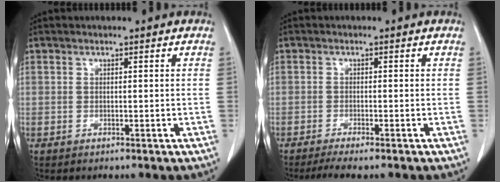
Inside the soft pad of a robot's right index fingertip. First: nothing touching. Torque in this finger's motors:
{"motor_torque": [0.23, -0.21, 0.15, 0.03]}